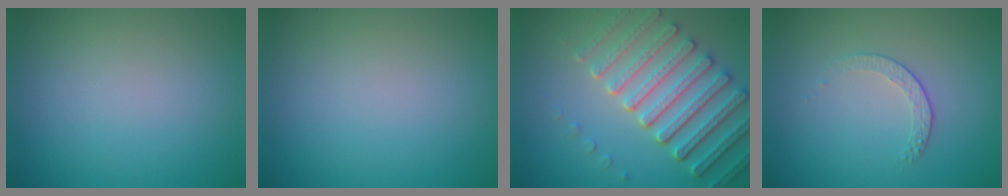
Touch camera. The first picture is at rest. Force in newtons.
{"total": 0.0}
{"total": 7.3, "press": 5.5, "slide": 4.7}
{"total": 1.5, "press": 0.9, "slide": 1.2}